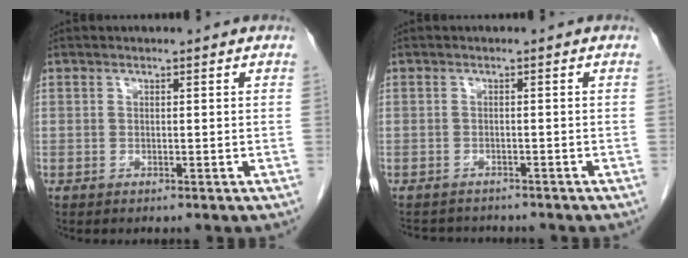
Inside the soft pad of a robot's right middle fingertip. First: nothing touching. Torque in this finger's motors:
{"motor_torque": [0.35, -0.24, -0.03, 0.00]}